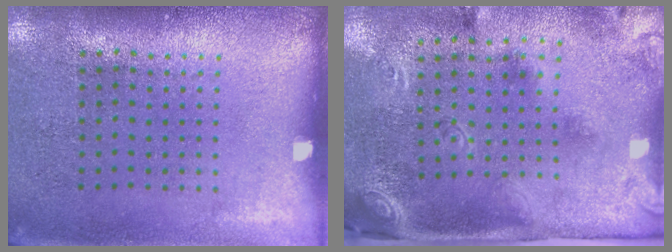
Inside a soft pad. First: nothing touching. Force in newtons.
{"total": 2.8, "press": 1.7, "slide": 2.2}